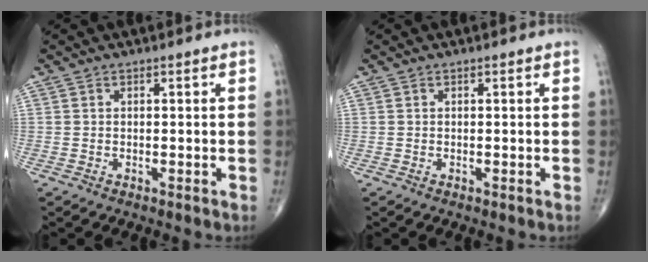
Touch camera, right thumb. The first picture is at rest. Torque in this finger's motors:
{"motor_torque": [0.00, 0.00, -0.02, -0.02, 0.02]}